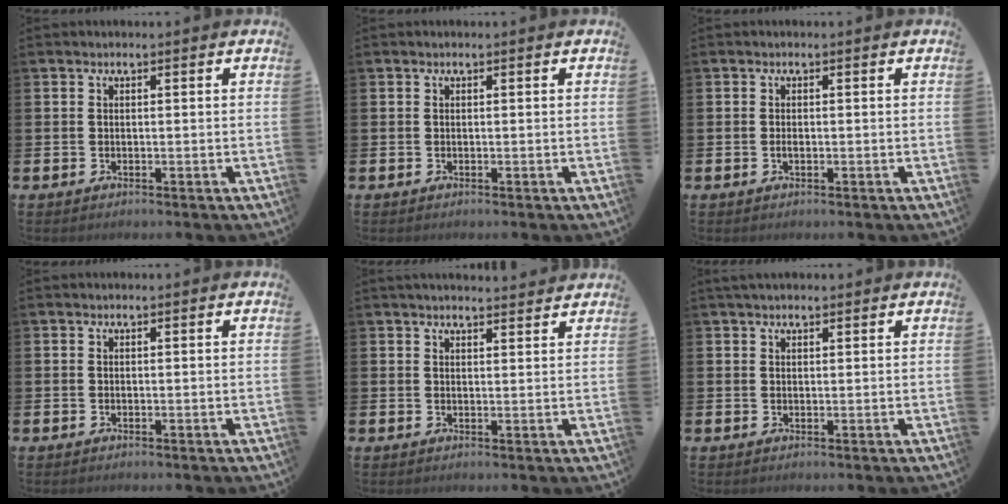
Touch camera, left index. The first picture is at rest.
{"total": 0.0}
{"total": 0.7, "force": [-0.1, 0.3, 0.6], "torque": [-0.018, 0.003, -0.001]}
{"total": 0.0}
{"total": 2.7, "force": [2.7, 0.2, 0.3], "torque": [-0.008, -0.012, 0.048]}
{"total": 2.0, "force": [1.8, 0.6, 0.6], "torque": [-0.004, -0.001, 0.030]}